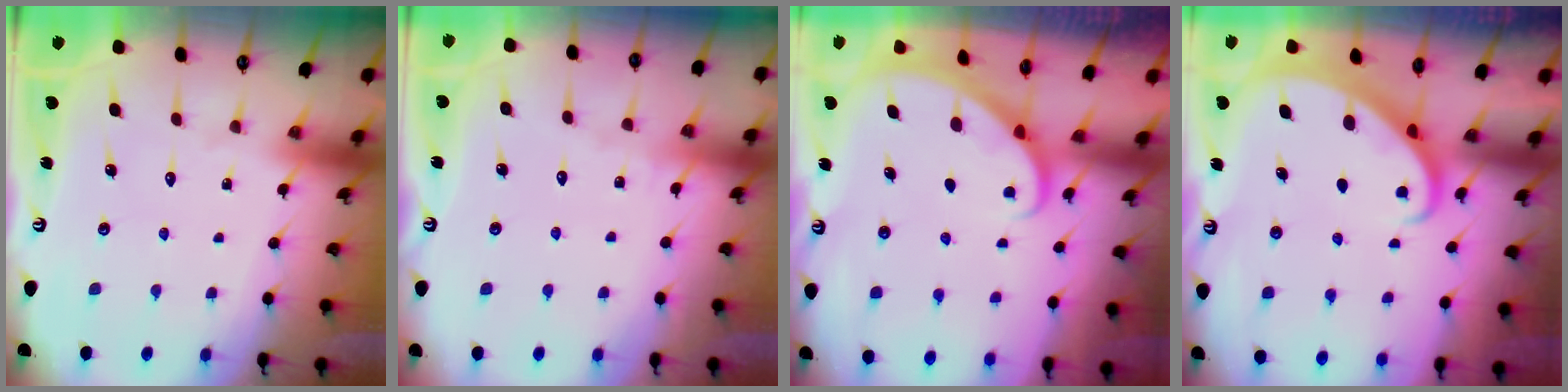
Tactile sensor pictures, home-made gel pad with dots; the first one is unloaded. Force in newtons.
{"total": 2.5, "press": 2.5, "slide": 0.2}
{"total": 1.9, "press": 1.9, "slide": 0.1}
{"total": 2.3, "press": 2.3, "slide": 0.3}